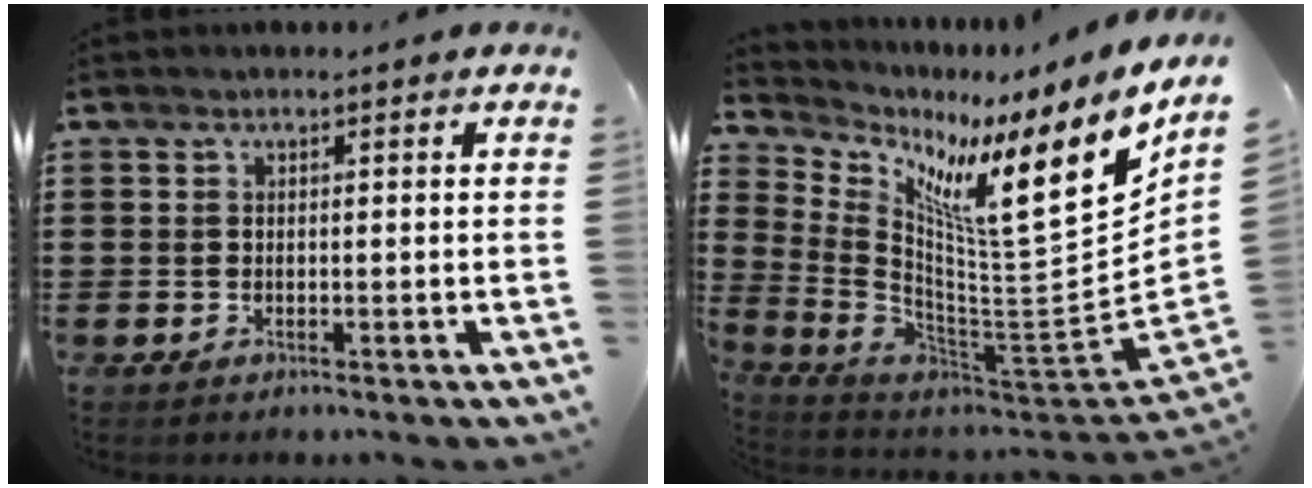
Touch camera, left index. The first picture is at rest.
{"total": 13.5, "force": [6.4, 1.7, 11.8], "torque": [-0.219, -0.060, 0.089]}